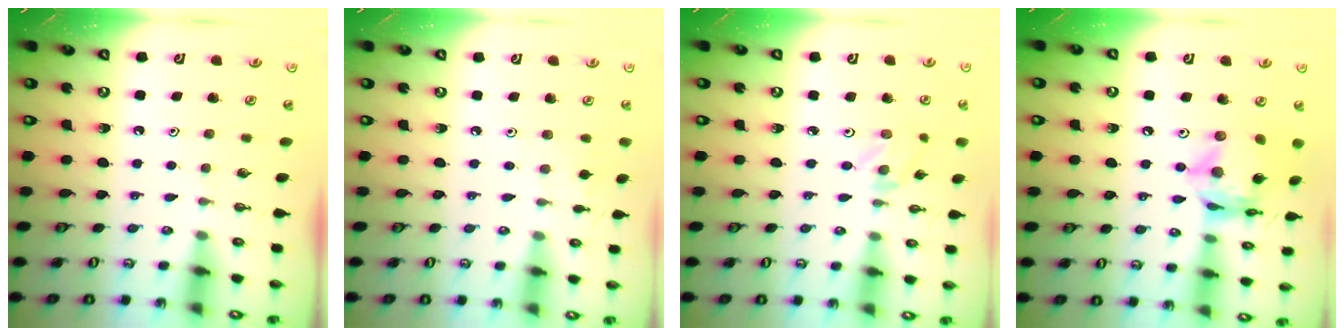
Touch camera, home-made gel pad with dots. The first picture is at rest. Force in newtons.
{"total": 2.4, "press": 2.4, "slide": 0.6}
{"total": 2.0, "press": 1.9, "slide": 0.3}
{"total": 14.8, "press": 14.7, "slide": 1.3}